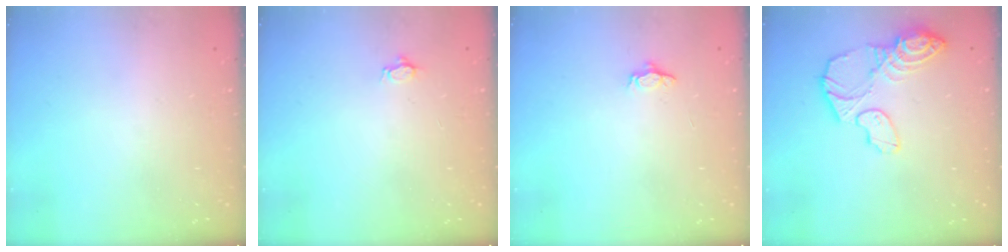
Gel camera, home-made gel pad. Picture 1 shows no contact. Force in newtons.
{"total": 3.4, "press": 3.4, "slide": 0.4}
{"total": 3.3, "press": 3.2, "slide": 0.5}
{"total": 13.6, "press": 13.5, "slide": 1.1}